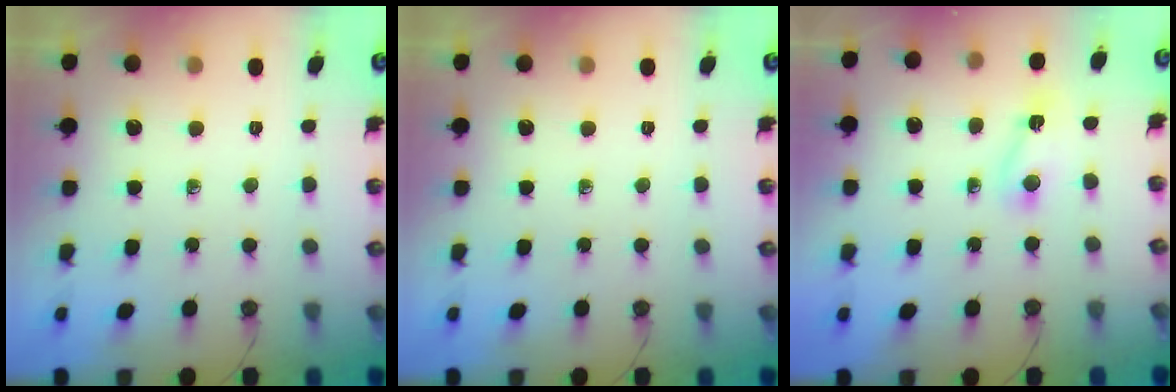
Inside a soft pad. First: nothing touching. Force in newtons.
{"total": 0.0}
{"total": 2.8, "press": 2.7, "slide": 0.6}